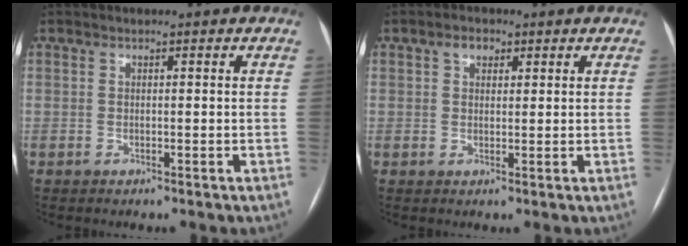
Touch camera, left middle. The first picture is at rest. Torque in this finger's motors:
{"motor_torque": [0.21, -0.19, -0.04, 0.00]}